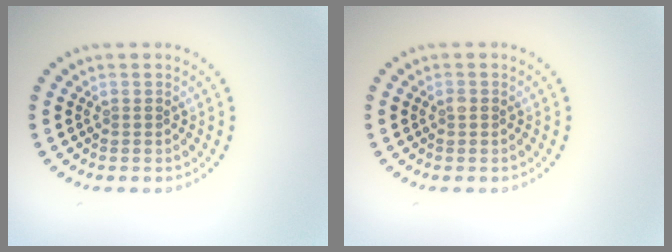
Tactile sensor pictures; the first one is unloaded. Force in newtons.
{"total": 0.8, "press": 0.8, "slide": 0.0}